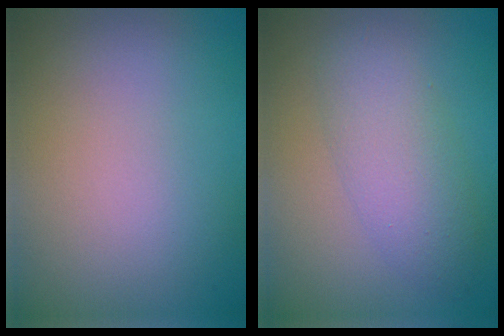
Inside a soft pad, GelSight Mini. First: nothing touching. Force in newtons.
{"total": 4.2, "press": 4.2, "slide": 0.0}